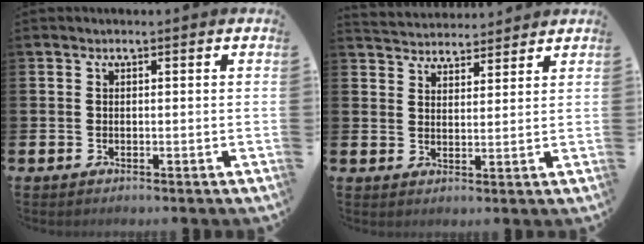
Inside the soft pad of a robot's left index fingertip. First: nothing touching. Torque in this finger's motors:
{"motor_torque": [0.47, -0.56, 0.18, 0.01]}